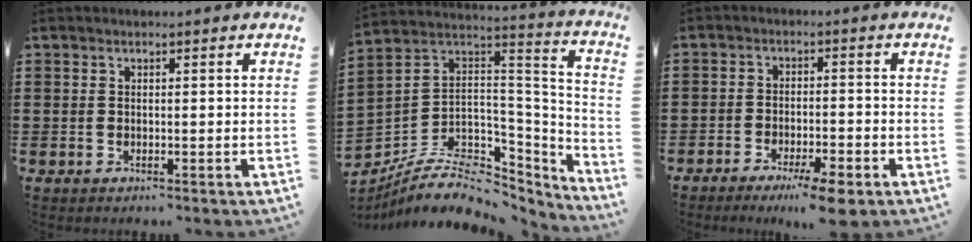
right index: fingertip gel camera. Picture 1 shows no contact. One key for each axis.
{"total": 9.2, "fx": -6.1, "fy": 4.9, "fz": 5.0, "tx": -0.102, "ty": 0.007, "tz": -0.110}
{"total": 4.6, "fx": -4.0, "fy": 0.3, "fz": 2.3, "tx": -0.043, "ty": -0.003, "tz": -0.076}